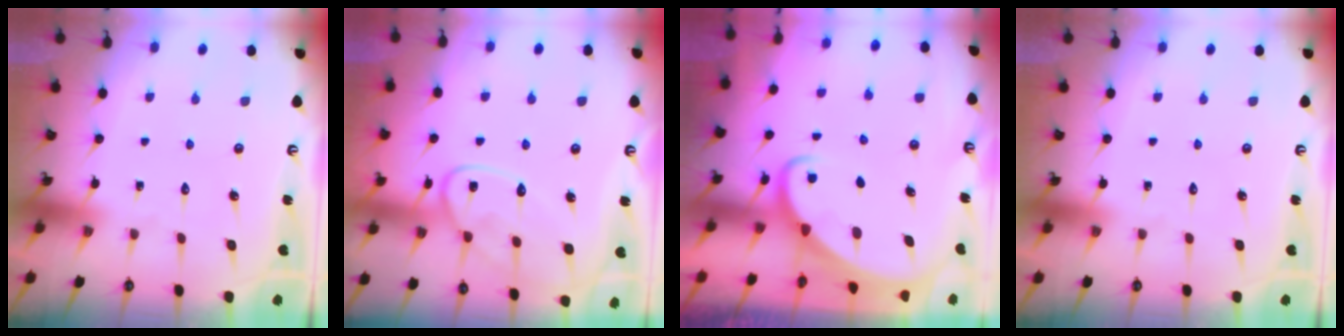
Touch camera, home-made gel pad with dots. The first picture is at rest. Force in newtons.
{"total": 12.1, "press": 12.0, "slide": 1.1}
{"total": 2.4, "press": 2.4, "slide": 0.2}
{"total": 0.0}